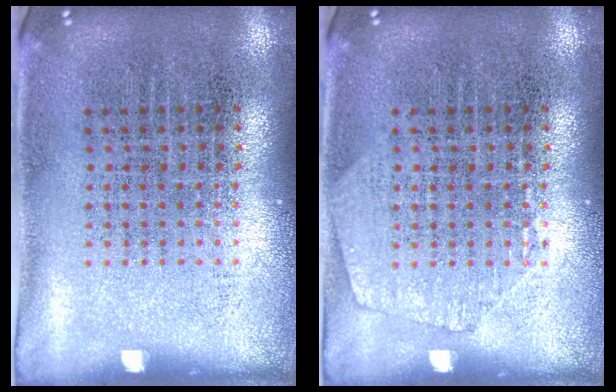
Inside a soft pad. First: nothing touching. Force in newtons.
{"total": 1.2, "press": 1.2, "slide": 0.2}